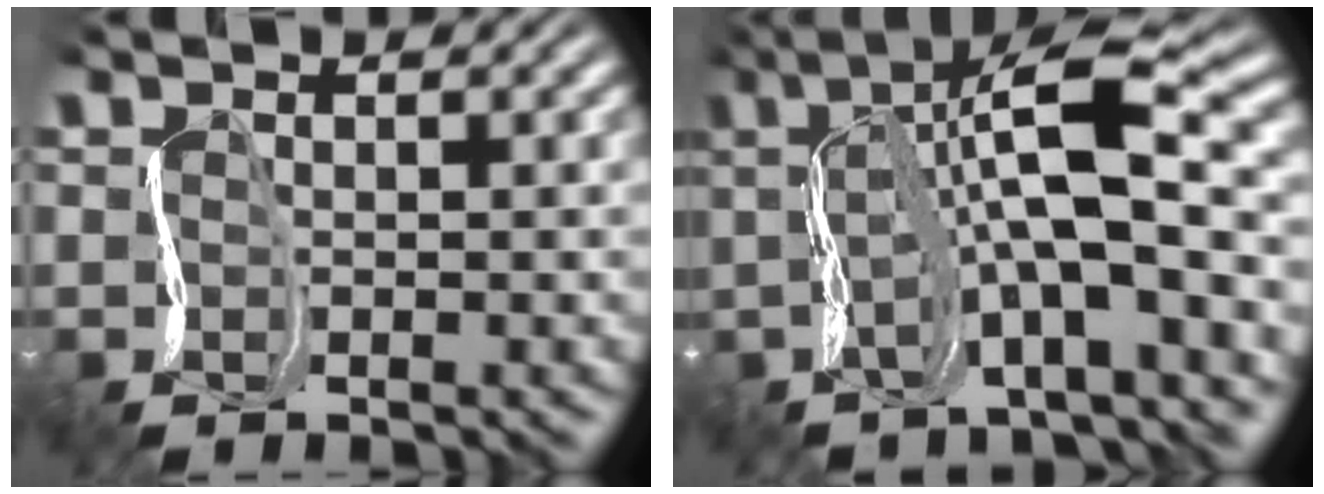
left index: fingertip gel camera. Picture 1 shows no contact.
{"total": 10.5, "force": [1.2, 2.0, 10.2], "torque": [-0.166, 0.043, 0.010]}